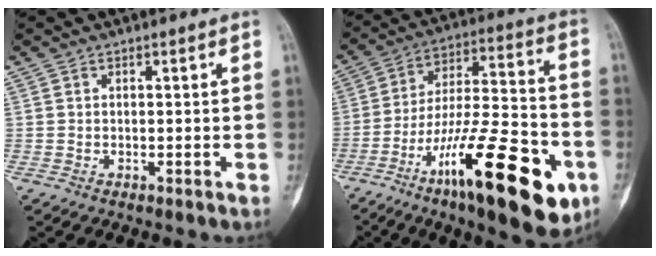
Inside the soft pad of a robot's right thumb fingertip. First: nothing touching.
{"total": 26.8, "force": [-11.8, 8.0, 22.7], "torque": [-0.335, 0.054, -0.182]}